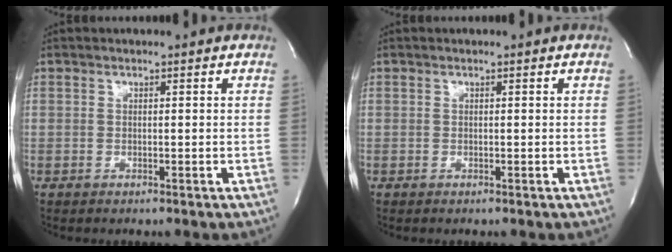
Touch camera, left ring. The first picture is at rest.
{"total": 0.0}